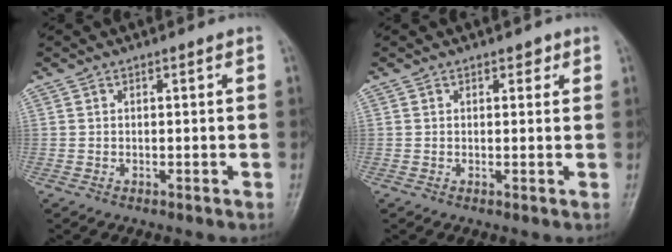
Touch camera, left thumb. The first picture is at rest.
{"total": 1.7, "force": [1.0, 1.1, 0.9], "torque": [0.004, -0.002, 0.008]}